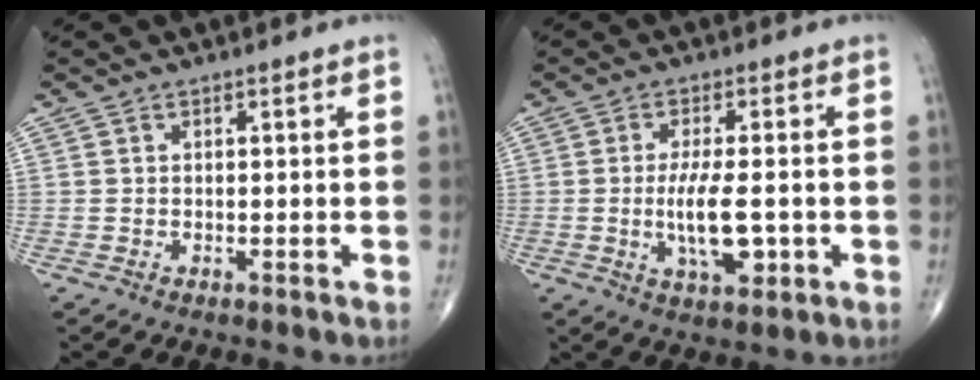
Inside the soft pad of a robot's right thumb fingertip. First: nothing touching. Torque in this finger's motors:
{"motor_torque": [2.44, 2.53, 0.55, -0.55, 0.30]}